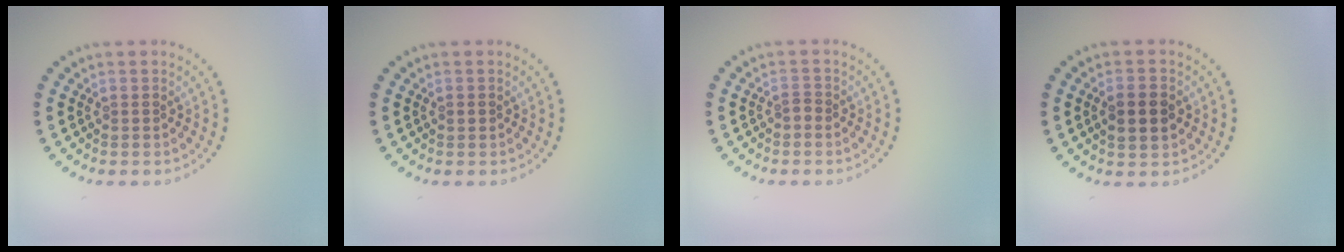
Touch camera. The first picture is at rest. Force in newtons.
{"total": 0.9, "press": 0.9, "slide": 0.0}
{"total": 0.9, "press": 0.6, "slide": 0.7}
{"total": 2.7, "press": 2.7, "slide": 0.2}